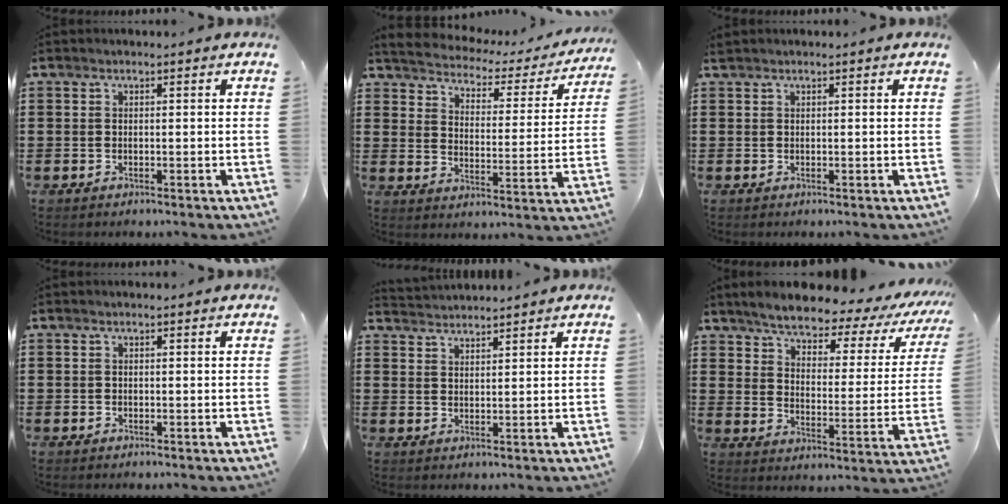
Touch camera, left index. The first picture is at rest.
{"total": 2.4, "force": [2.4, 0.4, 0.1], "torque": [-0.023, -0.025, 0.030]}
{"total": 0.0}
{"total": 0.0}
{"total": 2.2, "force": [2.2, -0.1, -0.4], "torque": [0.001, -0.003, 0.043]}
{"total": 4.9, "force": [4.5, 0.6, 1.8], "torque": [-0.062, -0.033, 0.070]}